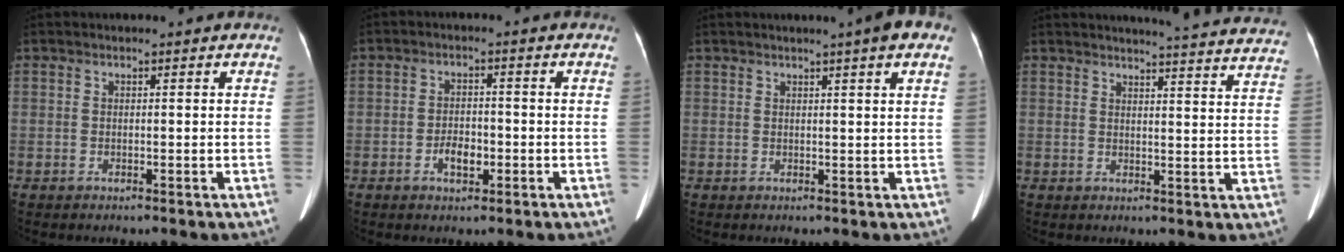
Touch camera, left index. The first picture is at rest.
{"total": 3.4, "force": [-1.4, 1.7, 2.5], "torque": [-0.046, 0.004, -0.022]}
{"total": 4.8, "force": [3.0, 0.0, 3.8], "torque": [-0.048, 0.012, 0.030]}
{"total": 21.5, "force": [20.8, 1.0, 5.5], "torque": [-0.060, -0.076, 0.222]}